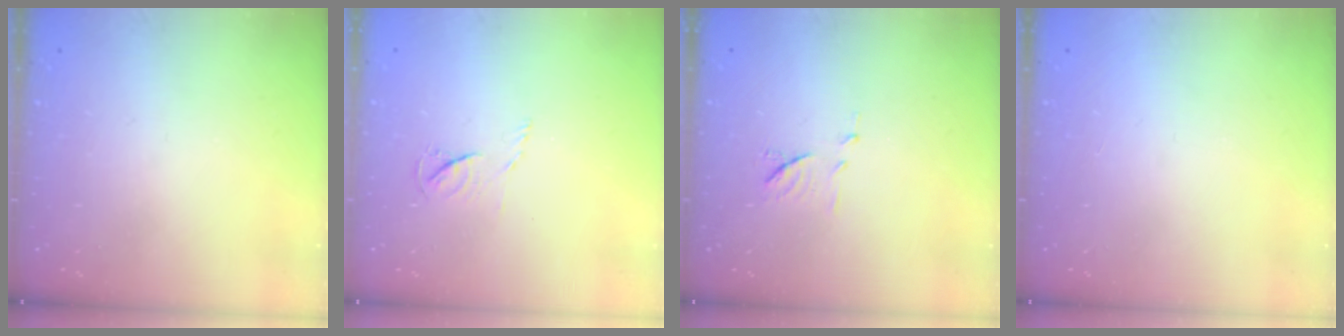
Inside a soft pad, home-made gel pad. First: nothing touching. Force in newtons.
{"total": 4.4, "press": 4.4, "slide": 0.6}
{"total": 7.0, "press": 7.0, "slide": 0.6}
{"total": 1.6, "press": 1.5, "slide": 0.1}